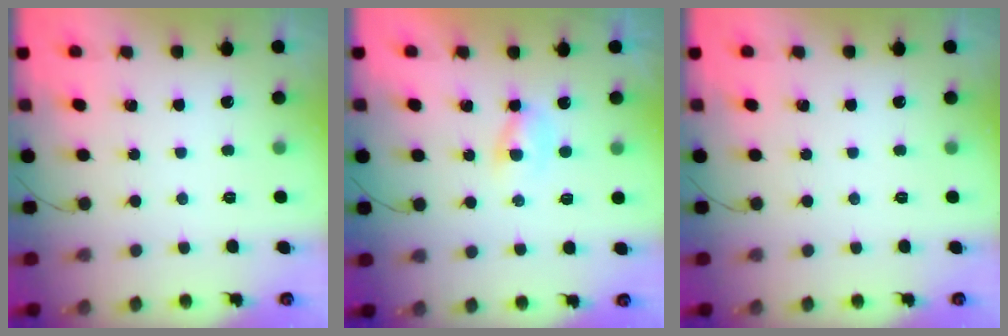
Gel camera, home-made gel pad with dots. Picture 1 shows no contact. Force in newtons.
{"total": 1.3, "press": 1.1, "slide": 0.7}
{"total": 0.0}